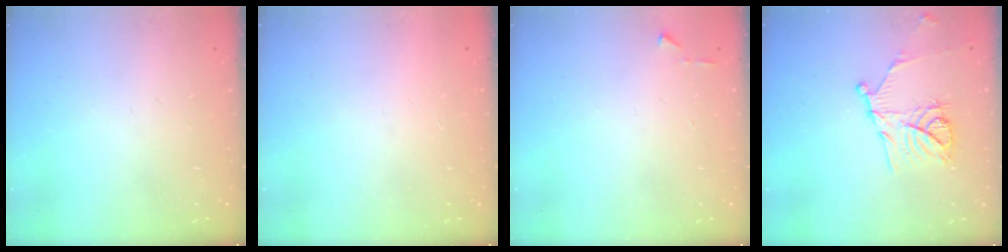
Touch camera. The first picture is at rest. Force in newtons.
{"total": 1.6, "press": 1.6, "slide": 0.1}
{"total": 3.9, "press": 3.9, "slide": 0.5}
{"total": 13.8, "press": 13.7, "slide": 0.8}